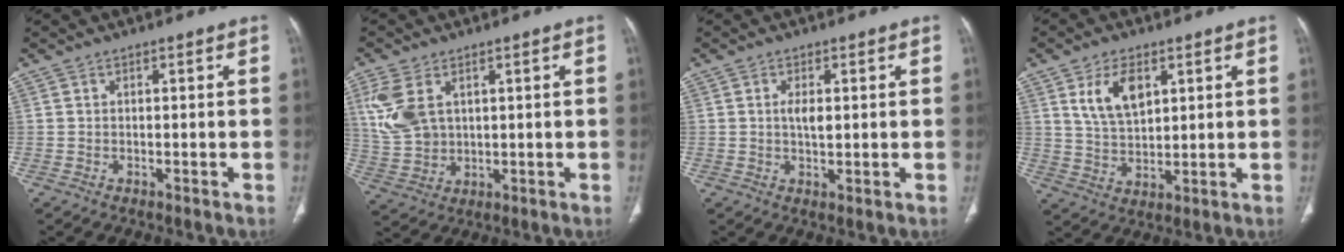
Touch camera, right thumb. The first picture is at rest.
{"total": 9.5, "force": [3.5, 6.0, 6.5], "torque": [-0.150, -0.006, 0.081]}
{"total": 3.2, "force": [0.6, 1.4, 2.8], "torque": [-0.051, -0.005, 0.011]}
{"total": 8.5, "force": [3.6, 4.7, 6.1], "torque": [-0.098, -0.015, 0.076]}